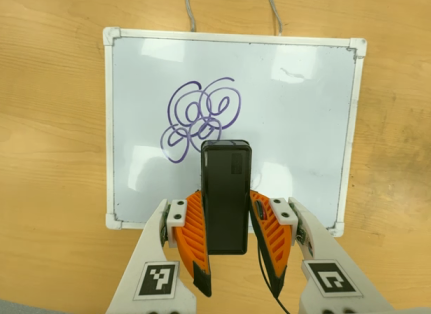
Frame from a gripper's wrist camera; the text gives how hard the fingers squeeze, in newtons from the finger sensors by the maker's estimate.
{"total": 3.4, "left": 2.0, "right": 4.9}